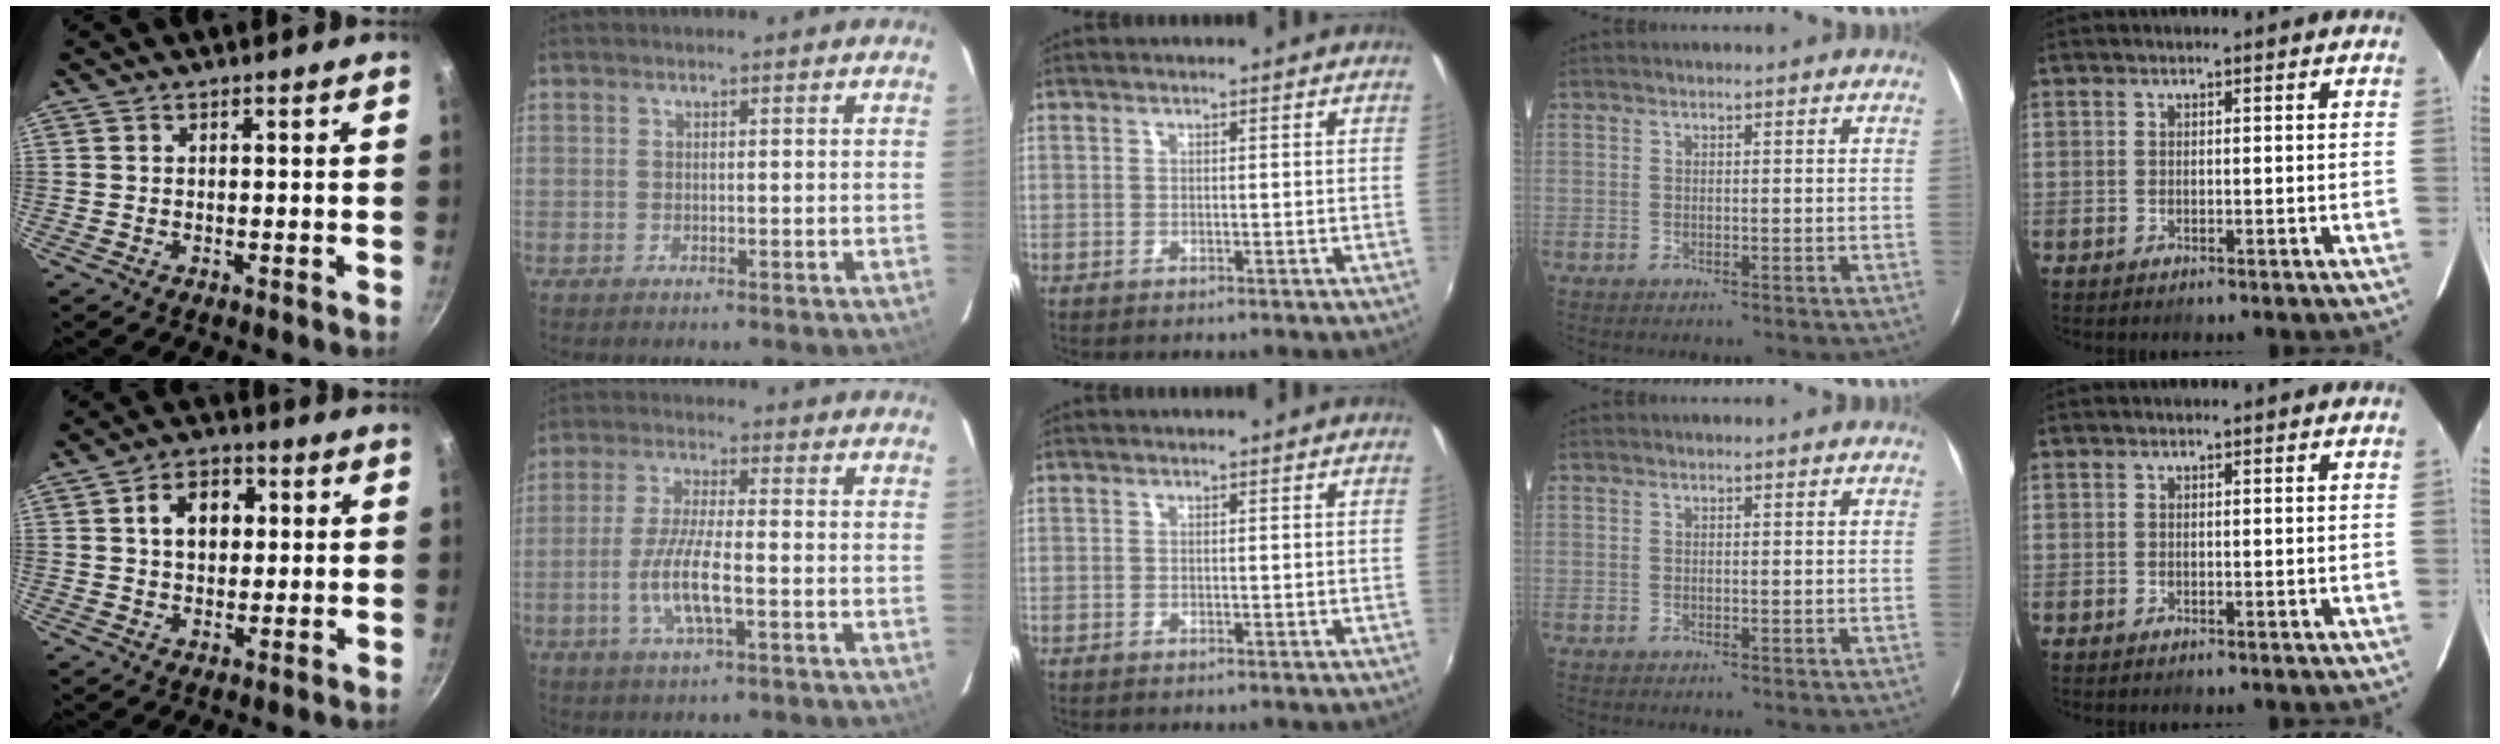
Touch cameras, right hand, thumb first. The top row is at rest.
{"thumb": {"total": 8.4, "force": [1.7, 6.0, 5.6], "torque": [-0.060, 0.009, 0.019]}, "index": {"total": 8.7, "force": [-2.7, 1.7, 8.1], "torque": [-0.164, -0.006, -0.053]}}